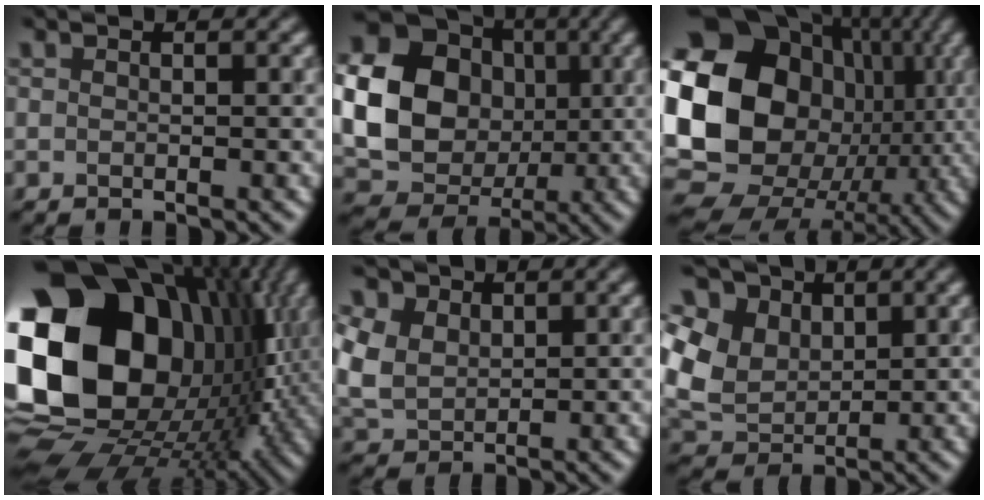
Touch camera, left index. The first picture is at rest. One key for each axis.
{"total": 19.1, "fx": 2.2, "fy": 17.3, "fz": 7.7, "tx": -0.183, "ty": 0.019, "tz": 0.010}
{"total": 21.0, "fx": 1.3, "fy": 17.5, "fz": 11.6, "tx": -0.230, "ty": -0.002, "tz": 0.019}
{"total": 23.1, "fx": 2.9, "fy": 17.5, "fz": 14.8, "tx": -0.303, "ty": -0.026, "tz": 0.054}
{"total": 9.4, "fx": 3.7, "fy": 7.0, "fz": 5.0, "tx": -0.139, "ty": 0.039, "tz": 0.066}
{"total": 10.6, "fx": 4.1, "fy": 7.8, "fz": 5.9, "tx": -0.139, "ty": 0.039, "tz": 0.064}